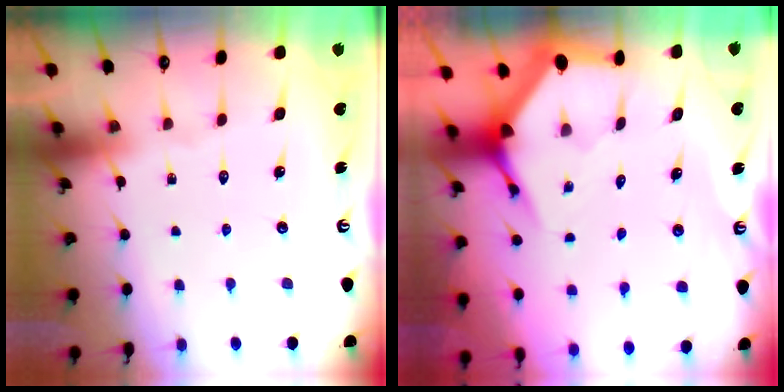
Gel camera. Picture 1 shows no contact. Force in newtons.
{"total": 3.9, "press": 3.8, "slide": 0.6}